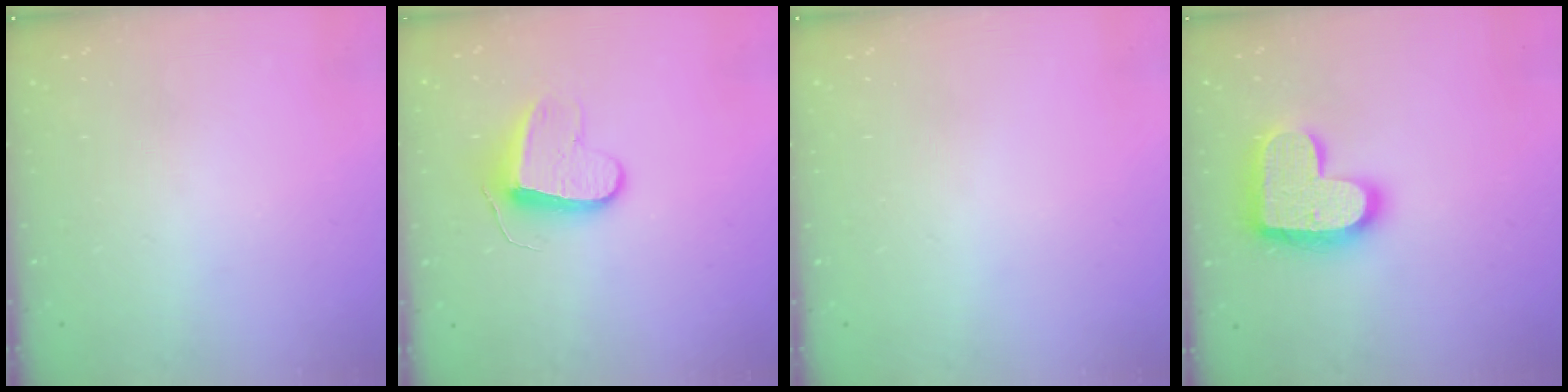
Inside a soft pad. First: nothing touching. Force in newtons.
{"total": 9.6, "press": 9.5, "slide": 0.6}
{"total": 0.0}
{"total": 17.6, "press": 17.5, "slide": 1.0}